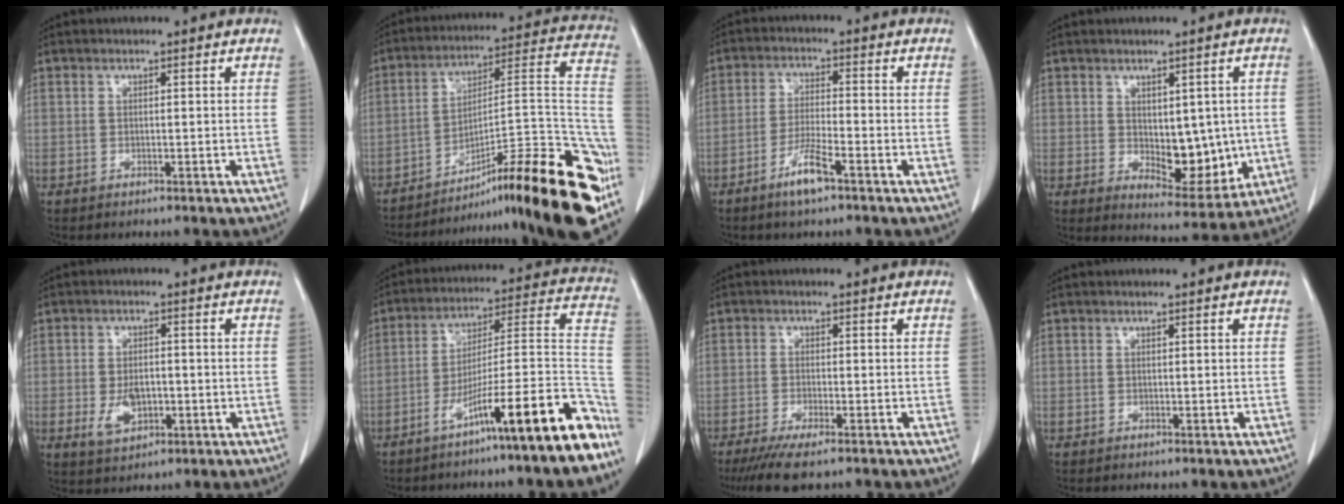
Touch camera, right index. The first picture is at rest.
{"total": 29.1, "force": [-18.6, 2.2, 22.3], "torque": [-0.210, 0.005, -0.276]}
{"total": 5.8, "force": [-3.7, 0.6, 4.4], "torque": [-0.087, -0.005, -0.071]}
{"total": 8.6, "force": [-0.5, 4.6, 7.3], "torque": [-0.084, -0.004, 0.012]}
{"total": 5.0, "force": [-1.2, 3.0, 3.8], "torque": [-0.069, 0.000, -0.011]}
{"total": 19.9, "force": [-12.1, 0.5, 15.8], "torque": [-0.180, 0.021, -0.199]}
{"total": 6.3, "force": [-4.7, 0.8, 4.2], "torque": [-0.065, -0.014, -0.076]}
{"total": 0.0}